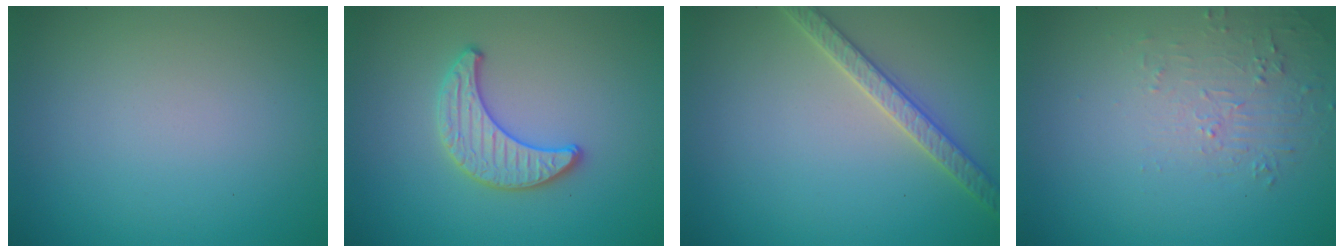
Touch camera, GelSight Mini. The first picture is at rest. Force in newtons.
{"total": 2.4, "press": 2.4, "slide": 0.1}
{"total": 2.8, "press": 2.8, "slide": 0.6}
{"total": 1.7, "press": 0.5, "slide": 1.7}